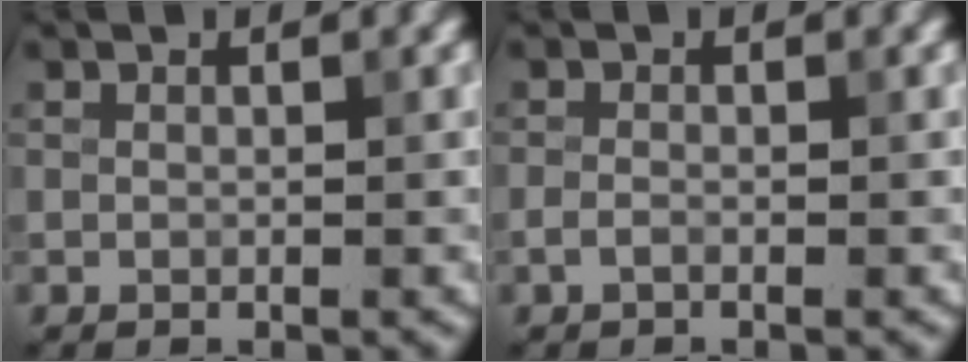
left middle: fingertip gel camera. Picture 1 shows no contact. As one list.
[{"total": 0.7, "force": [-0.4, 0.2, 0.5], "torque": [-0.011, 0.002, -0.011]}]